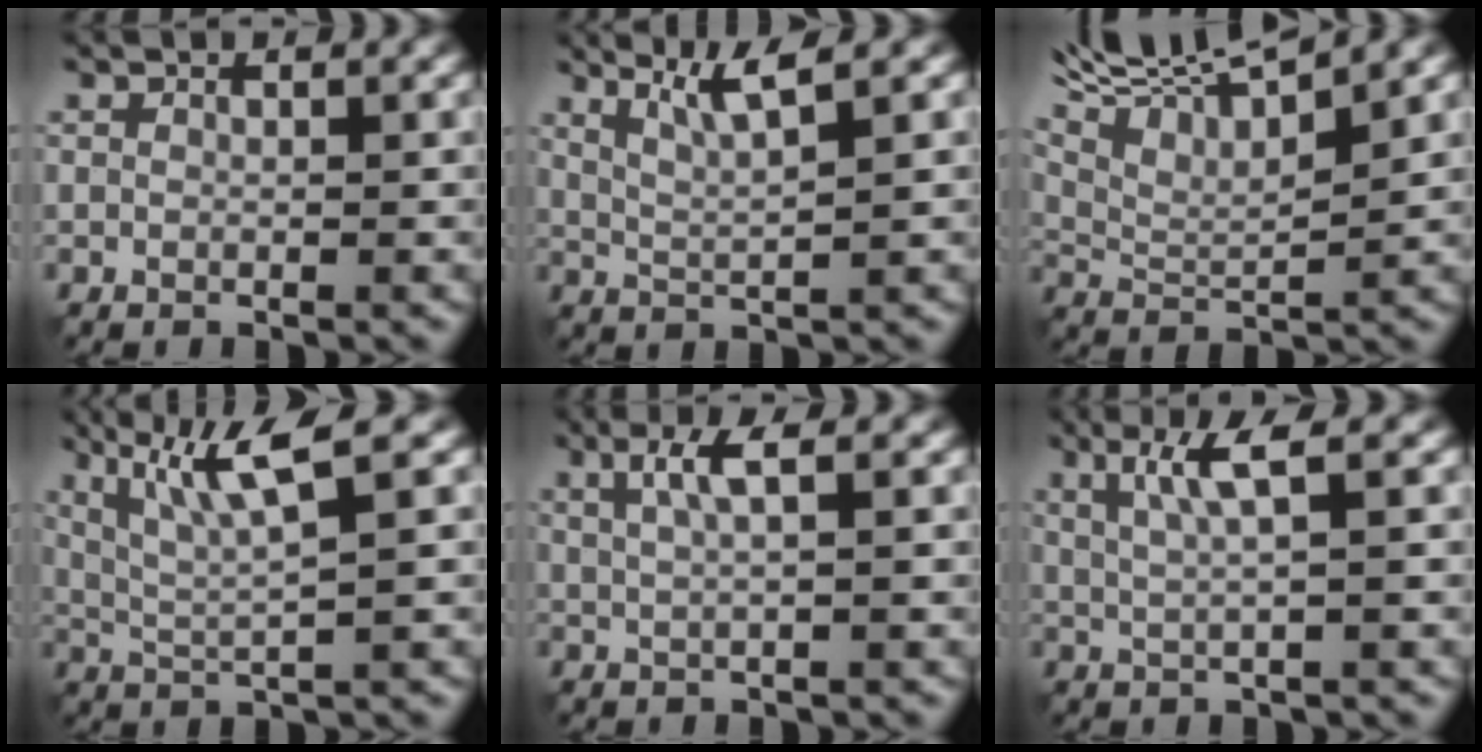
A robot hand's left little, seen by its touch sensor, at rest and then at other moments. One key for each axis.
{"total": 3.3, "fx": 1.7, "fy": 0.4, "fz": 2.8, "tx": -0.050, "ty": 0.002, "tz": 0.040}
{"total": 8.8, "fx": 5.7, "fy": 2.4, "fz": 6.1, "tx": -0.128, "ty": 0.018, "tz": 0.097}
{"total": 6.1, "fx": 2.5, "fy": 1.1, "fz": 5.5, "tx": -0.110, "ty": 0.009, "tz": 0.057}
{"total": 2.7, "fx": 0.5, "fy": 0.5, "fz": 2.6, "tx": -0.055, "ty": 0.000, "tz": 0.014}
{"total": 3.6, "fx": 0.8, "fy": 0.4, "fz": 3.4, "tx": -0.074, "ty": -0.003, "tz": 0.021}